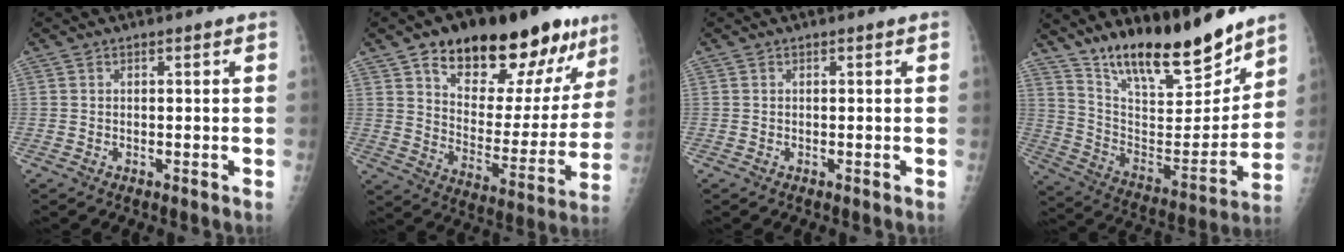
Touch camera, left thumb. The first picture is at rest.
{"total": 25.8, "force": [17.0, 11.0, 16.0], "torque": [-0.178, -0.061, 0.260]}
{"total": 0.0}
{"total": 20.9, "force": [16.7, 5.9, 11.1], "torque": [-0.140, -0.101, 0.290]}